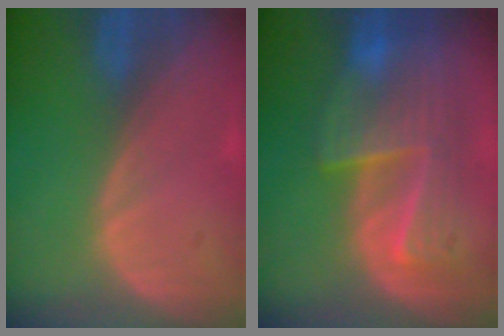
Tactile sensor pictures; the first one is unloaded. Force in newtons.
{"total": 8.1, "press": 7.9, "slide": 1.9}